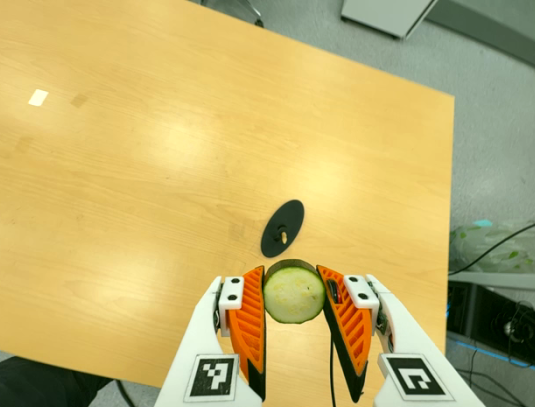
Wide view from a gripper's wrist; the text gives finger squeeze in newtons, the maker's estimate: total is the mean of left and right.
{"total": 9.7, "left": 9.3, "right": 10.1}